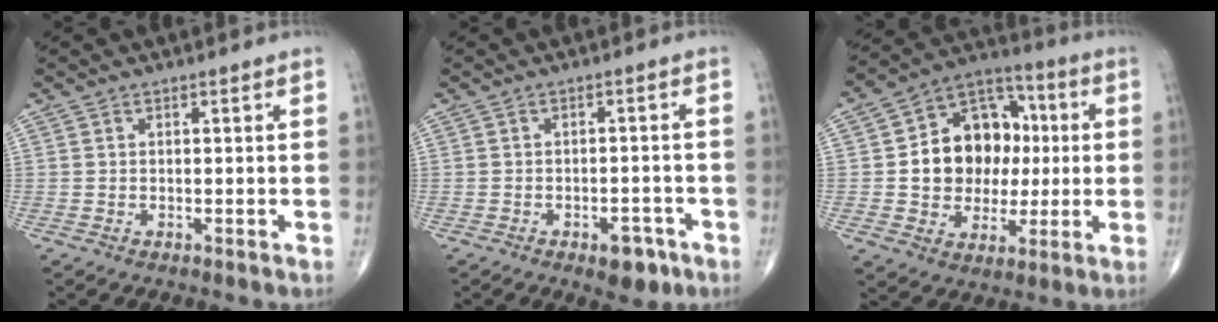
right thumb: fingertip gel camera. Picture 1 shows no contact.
{"total": 5.3, "force": [-2.9, 2.8, 3.5], "torque": [-0.029, 0.015, -0.034]}
{"total": 17.3, "force": [1.2, 13.4, 10.8], "torque": [-0.118, 0.027, 0.021]}